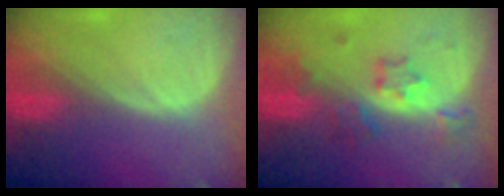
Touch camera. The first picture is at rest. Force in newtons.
{"total": 5.2, "press": 4.9, "slide": 1.5}